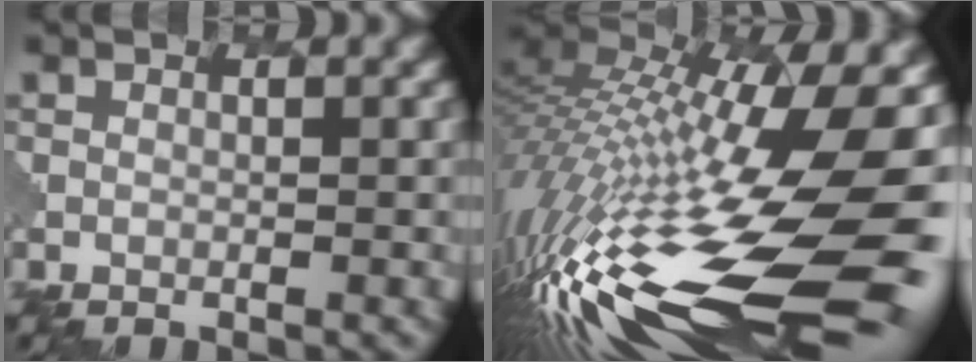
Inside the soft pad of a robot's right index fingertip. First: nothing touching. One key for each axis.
{"total": 18.2, "fx": -2.6, "fy": 5.6, "fz": 17.1, "tx": -0.334, "ty": -0.006, "tz": -0.051}